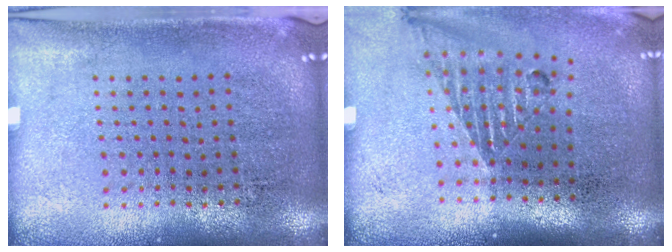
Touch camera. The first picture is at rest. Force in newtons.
{"total": 1.2, "press": 1.0, "slide": 0.6}